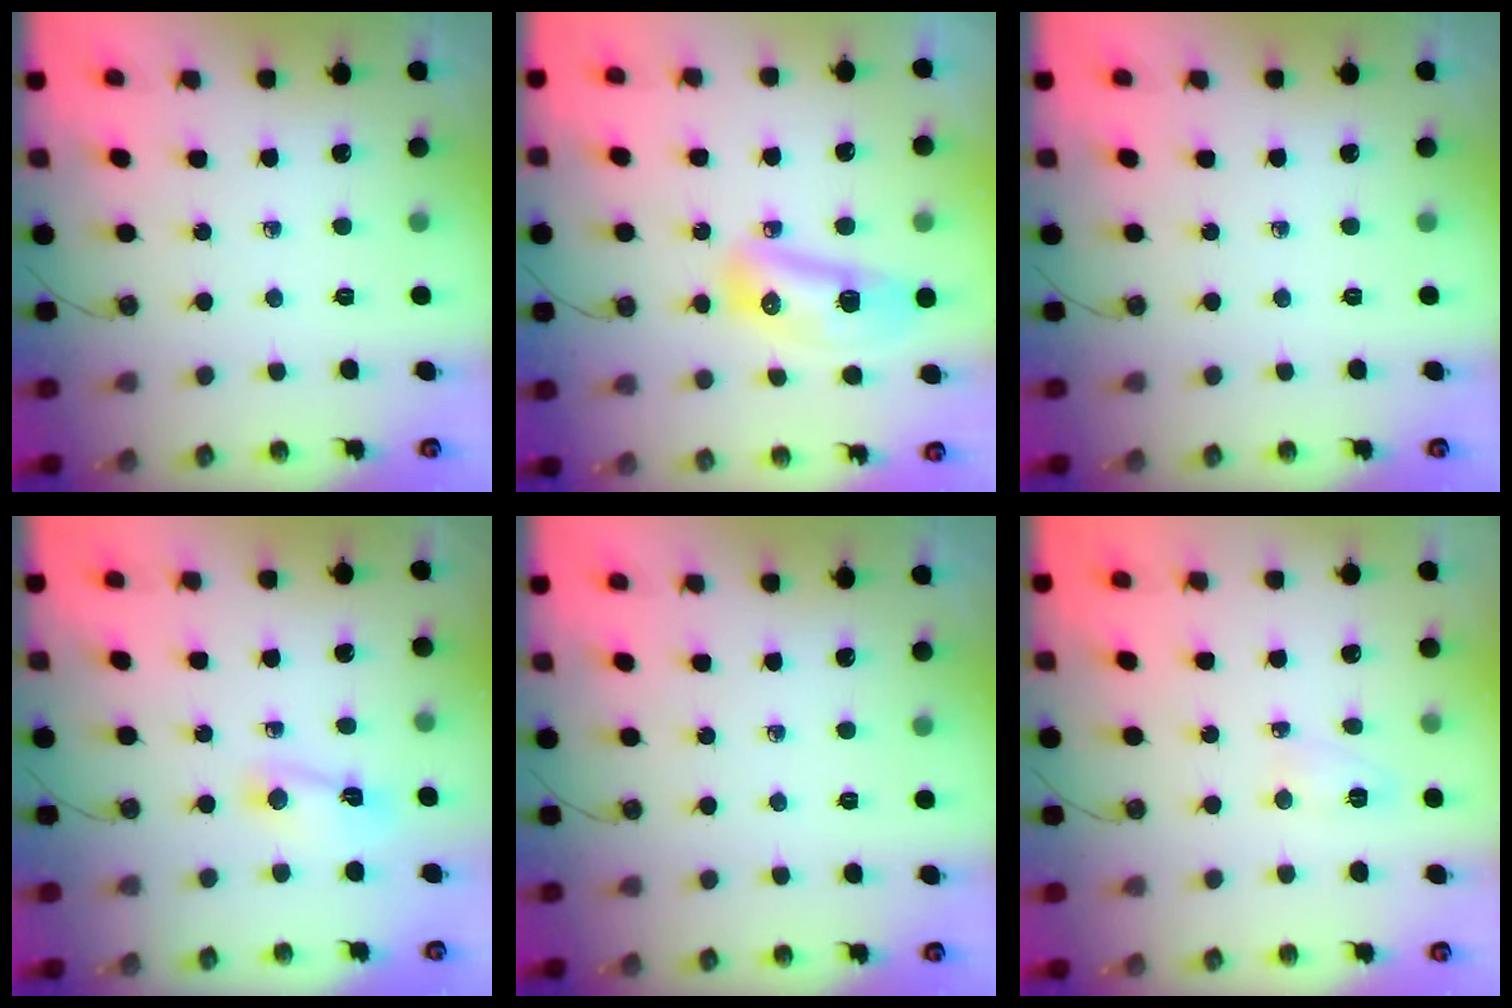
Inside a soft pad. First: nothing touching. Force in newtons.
{"total": 11.4, "press": 11.3, "slide": 1.4}
{"total": 0.0}
{"total": 3.0, "press": 3.0, "slide": 0.3}
{"total": 0.0}
{"total": 4.2, "press": 4.1, "slide": 0.9}